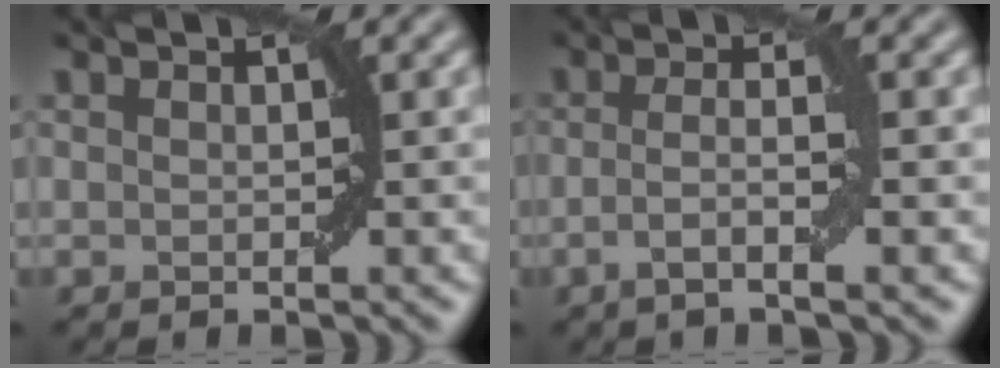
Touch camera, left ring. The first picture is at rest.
{"total": 3.2, "force": [-1.0, 0.6, 3.0], "torque": [-0.051, 0.004, -0.025]}